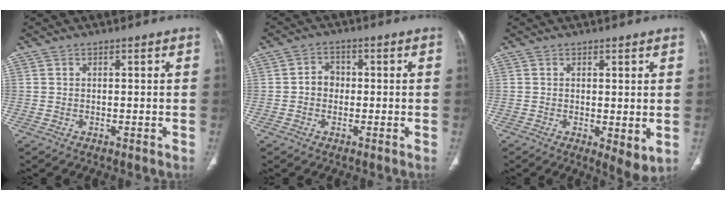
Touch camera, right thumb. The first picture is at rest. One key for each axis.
{"total": 3.3, "fx": -0.3, "fy": 2.9, "fz": 1.7, "tx": -0.012, "ty": 0.013, "tz": -0.013}
{"total": 4.9, "fx": -0.2, "fy": 1.7, "fz": 4.6, "tx": -0.070, "ty": -0.020, "tz": 0.001}